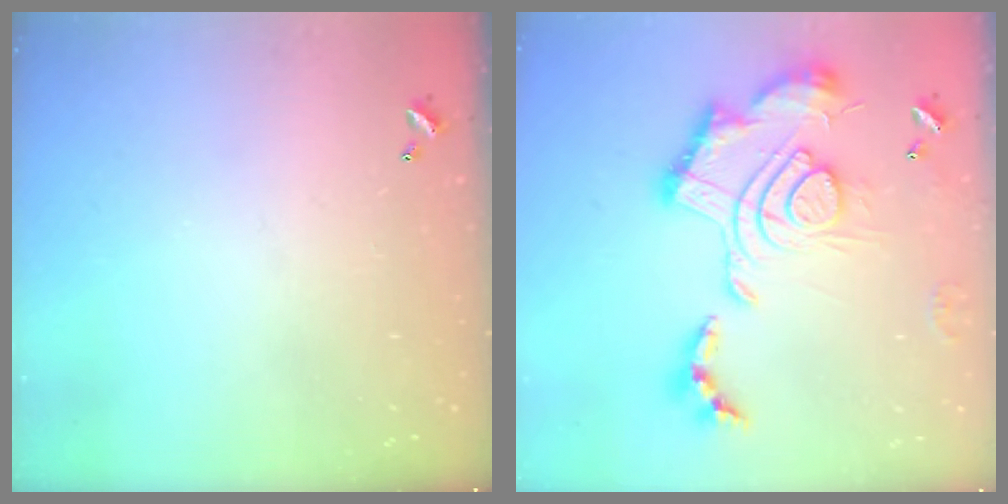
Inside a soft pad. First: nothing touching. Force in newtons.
{"total": 2.5, "press": 1.9, "slide": 1.7}